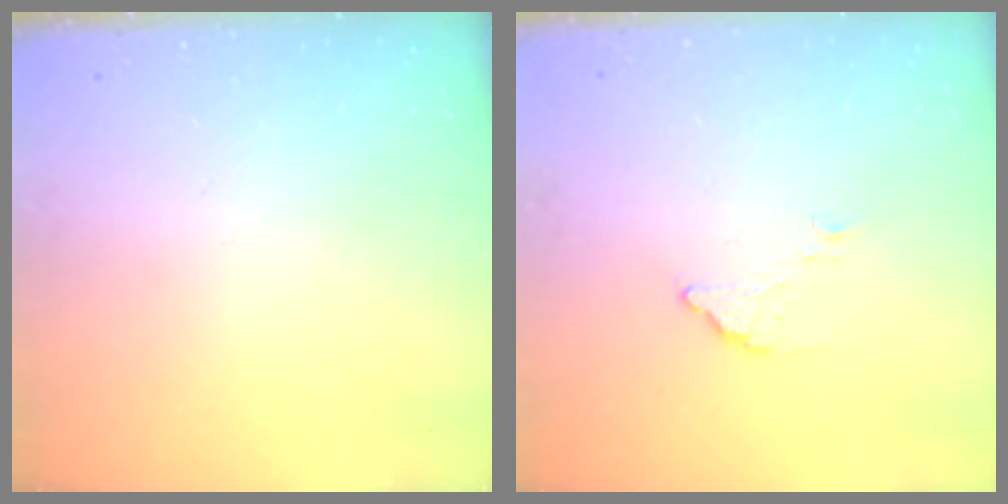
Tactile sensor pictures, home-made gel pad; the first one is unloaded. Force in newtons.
{"total": 4.6, "press": 4.6, "slide": 0.1}